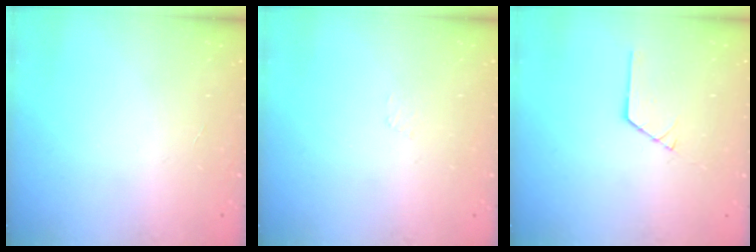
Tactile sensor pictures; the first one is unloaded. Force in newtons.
{"total": 2.7, "press": 2.7, "slide": 0.2}
{"total": 1.2, "press": 1.2, "slide": 0.1}